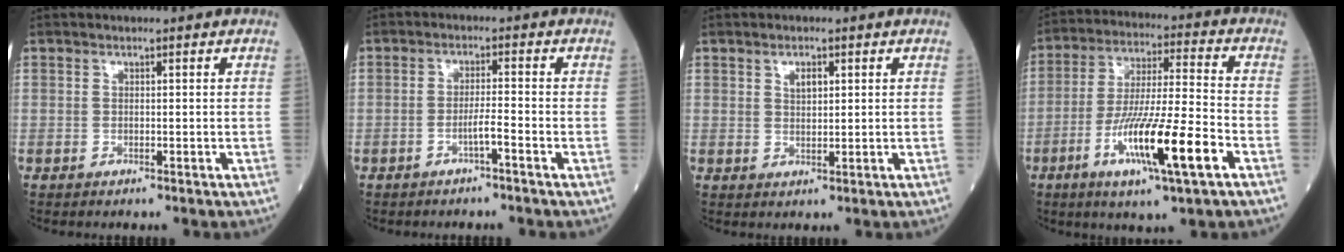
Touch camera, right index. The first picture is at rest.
{"total": 2.6, "force": [-1.5, -0.3, 2.1], "torque": [-0.033, 0.001, -0.029]}
{"total": 2.2, "force": [1.0, 1.0, 1.7], "torque": [-0.029, 0.000, 0.020]}
{"total": 14.9, "force": [-6.0, 0.7, 13.6], "torque": [-0.253, -0.017, -0.103]}